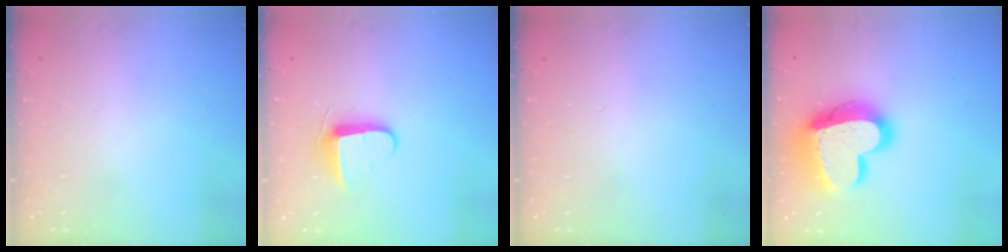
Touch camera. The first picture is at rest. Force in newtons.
{"total": 9.1, "press": 9.0, "slide": 1.0}
{"total": 0.0}
{"total": 23.4, "press": 23.3, "slide": 1.9}